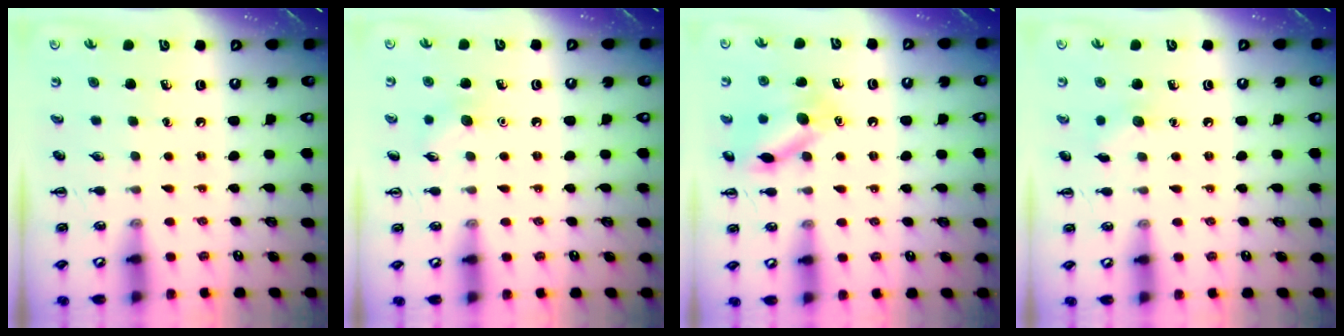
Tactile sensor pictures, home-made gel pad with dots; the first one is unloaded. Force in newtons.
{"total": 6.9, "press": 6.7, "slide": 1.6}
{"total": 13.0, "press": 13.0, "slide": 0.8}
{"total": 5.8, "press": 5.6, "slide": 1.6}